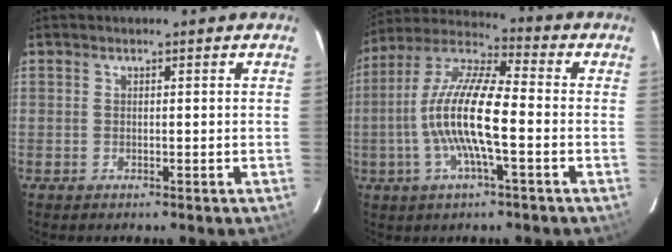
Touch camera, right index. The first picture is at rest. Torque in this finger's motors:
{"motor_torque": [1.02, -0.69, 1.05, 0.21]}